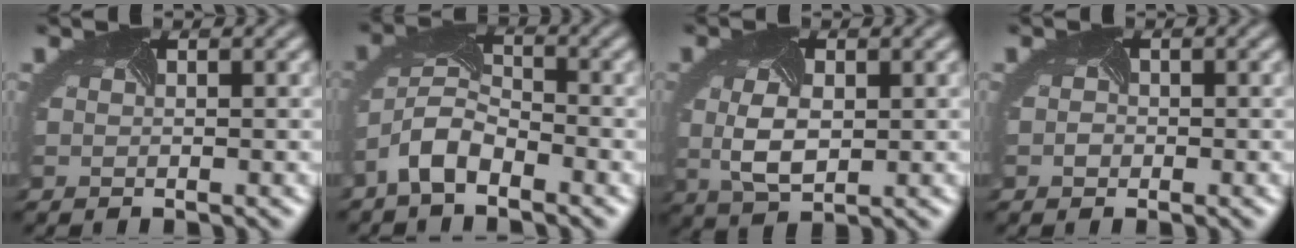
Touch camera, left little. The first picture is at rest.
{"total": 4.4, "force": [-3.2, 1.8, 2.5], "torque": [-0.056, 0.003, -0.069]}
{"total": 3.6, "force": [0.1, 2.1, 3.0], "torque": [-0.074, -0.002, 0.006]}
{"total": 0.5, "force": [-0.4, 0.3, -0.1], "torque": [-0.002, 0.000, -0.008]}